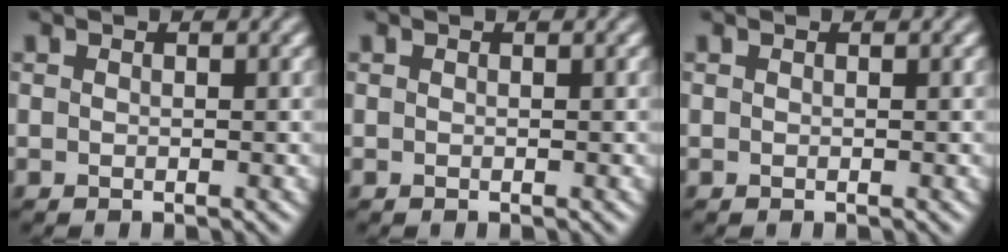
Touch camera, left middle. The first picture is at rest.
{"total": 0.0}
{"total": 0.0}